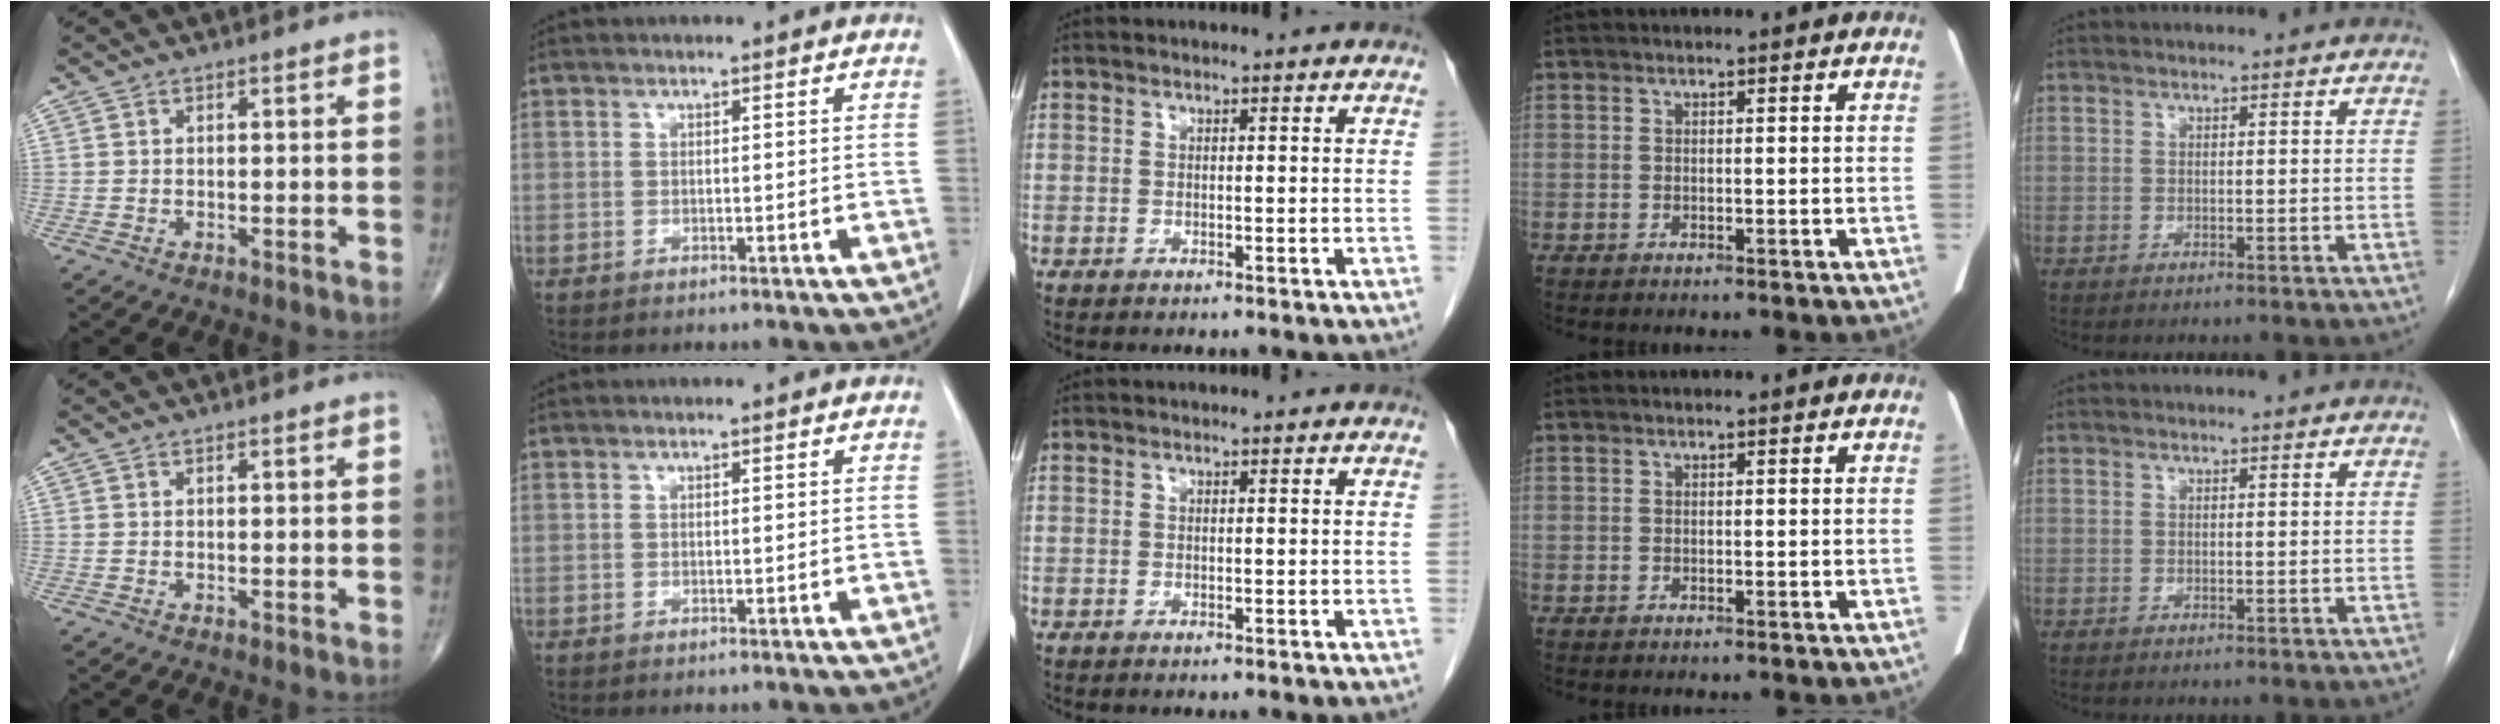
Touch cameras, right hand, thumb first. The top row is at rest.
{}